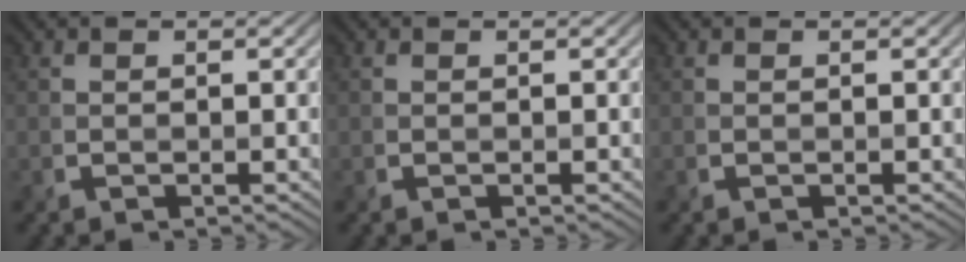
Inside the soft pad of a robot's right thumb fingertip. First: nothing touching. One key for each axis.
{"total": 0.0}
{"total": 0.0}